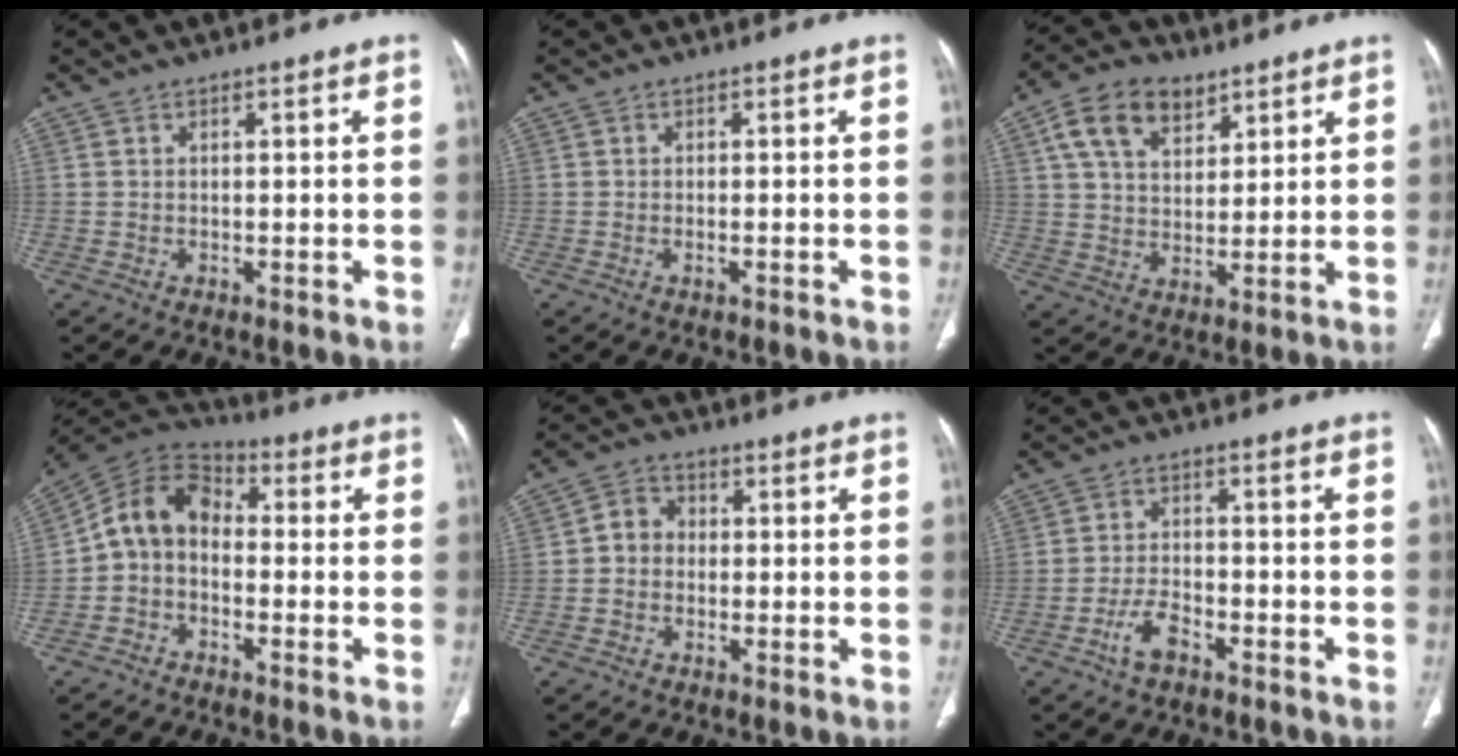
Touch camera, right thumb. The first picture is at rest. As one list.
[{"total": 0.9, "force": [-0.4, 0.2, 0.8], "torque": [-0.016, 0.004, -0.006]}, {"total": 11.2, "force": [5.9, 6.9, 6.5], "torque": [-0.094, -0.013, 0.108]}, {"total": 9.5, "force": [-1.4, 7.2, 6.0], "torque": [-0.098, 0.046, -0.045]}, {"total": 4.4, "force": [-0.4, 3.9, 2.0], "torque": [-0.013, 0.014, -0.017]}, {"total": 5.0, "force": [-3.1, 2.2, 3.3], "torque": [-0.061, 0.023, -0.058]}]